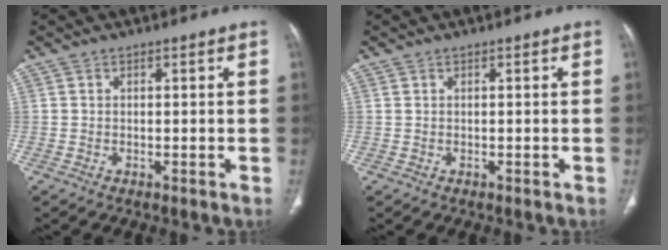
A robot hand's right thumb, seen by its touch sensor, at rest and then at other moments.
{"total": 0.0}